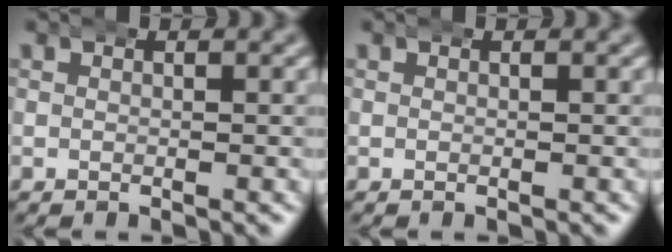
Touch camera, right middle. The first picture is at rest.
{"total": 0.0}